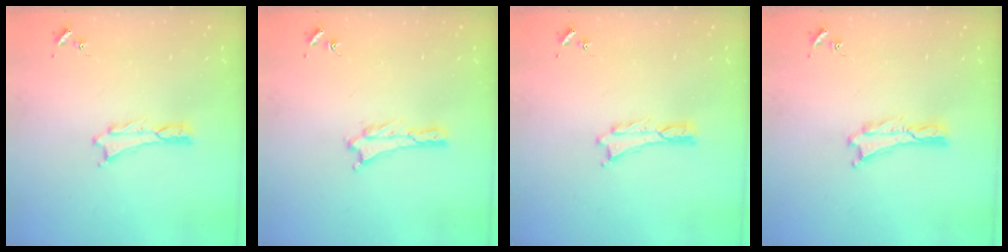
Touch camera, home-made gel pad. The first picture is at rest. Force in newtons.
{"total": 0.0}
{"total": 0.0}
{"total": 0.0}